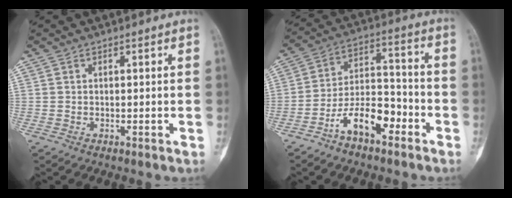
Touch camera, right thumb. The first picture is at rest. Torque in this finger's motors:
{"motor_torque": [0.31, 0.47, 0.84, -0.90, 0.07]}